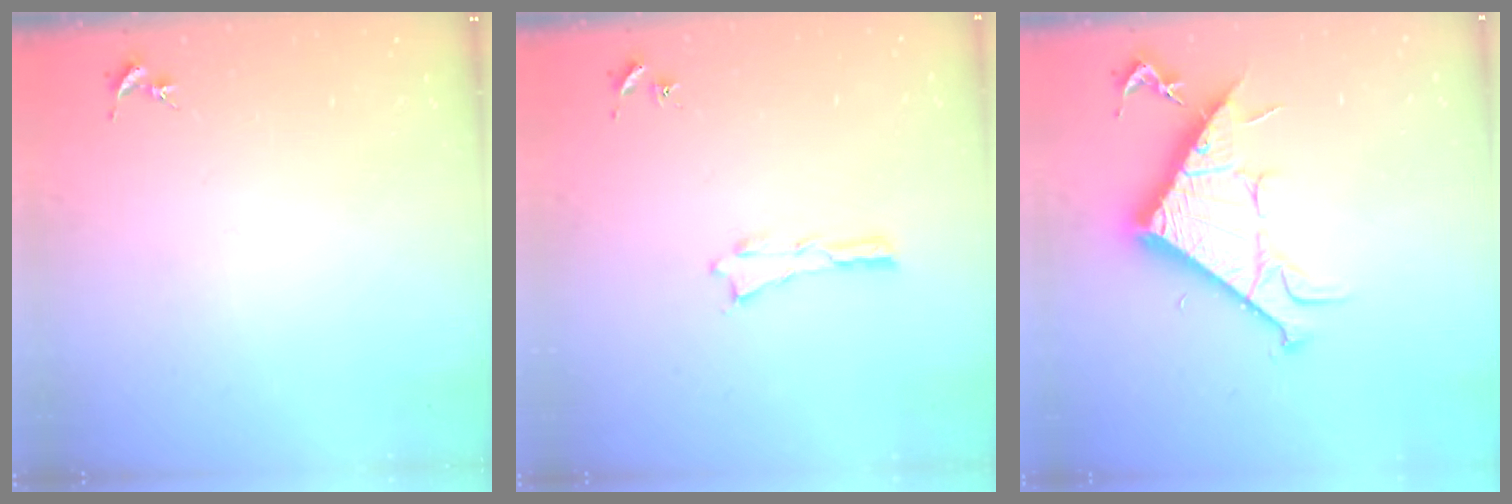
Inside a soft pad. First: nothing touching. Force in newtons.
{"total": 0.0}
{"total": 11.9, "press": 11.9, "slide": 0.2}